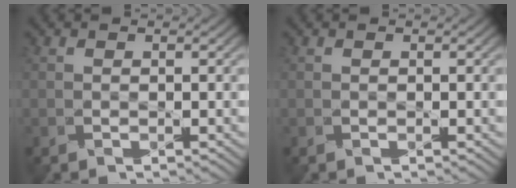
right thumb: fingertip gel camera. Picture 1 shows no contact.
{"total": 0.0}